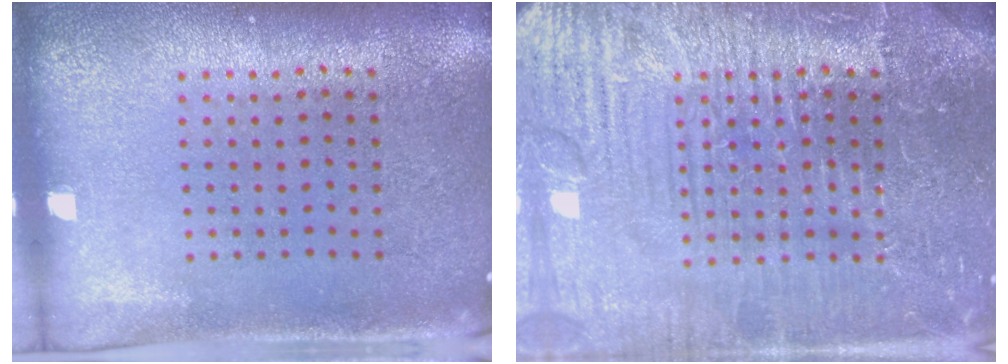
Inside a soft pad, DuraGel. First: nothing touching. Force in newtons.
{"total": 7.7, "press": 7.6, "slide": 0.9}